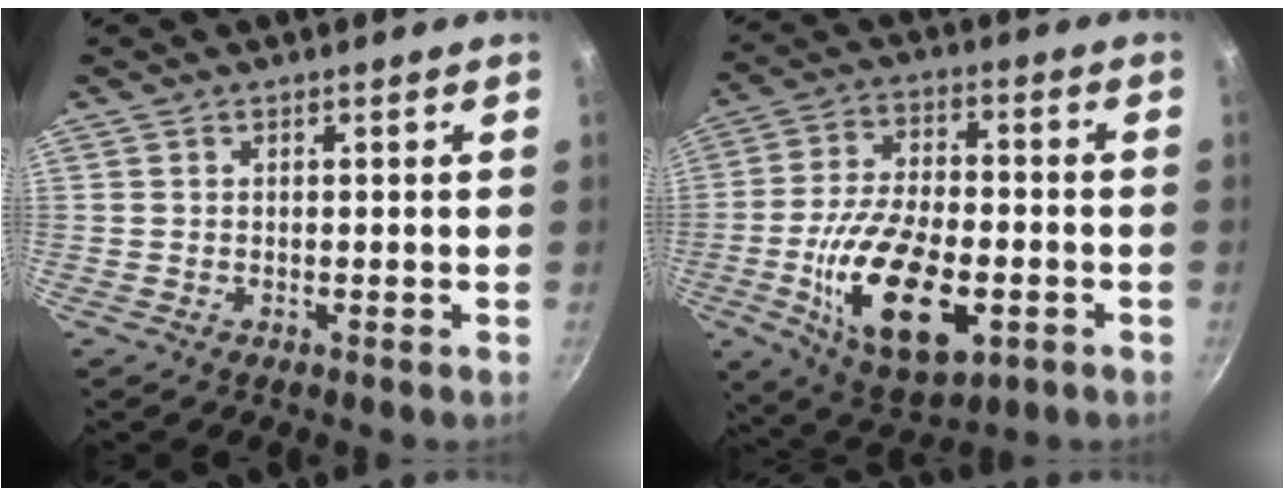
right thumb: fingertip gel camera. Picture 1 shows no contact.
{"total": 19.7, "force": [-5.5, 10.0, 16.0], "torque": [-0.276, 0.013, -0.090]}